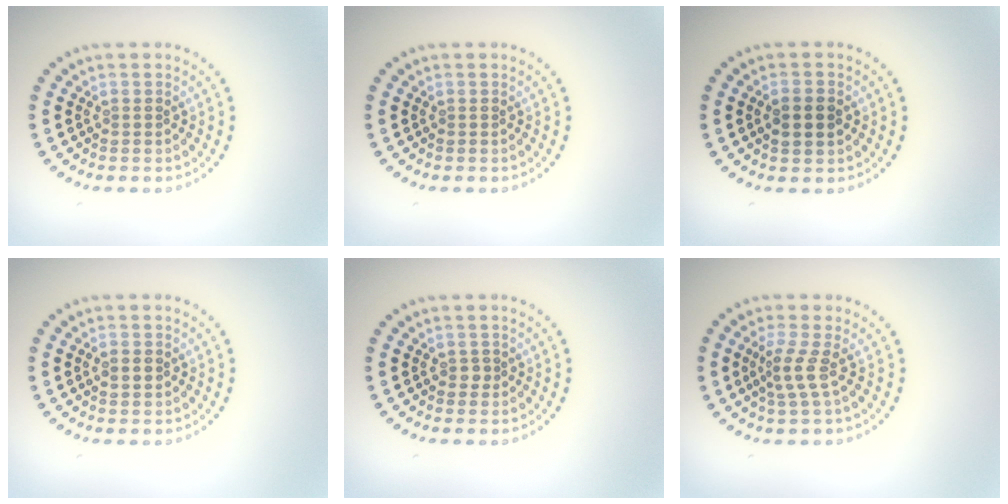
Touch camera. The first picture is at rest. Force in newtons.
{"total": 0.0}
{"total": 2.3, "press": 2.3, "slide": 0.2}
{"total": 0.8, "press": 0.8, "slide": 0.0}
{"total": 0.6, "press": 0.5, "slide": 0.3}
{"total": 2.2, "press": 1.5, "slide": 1.5}